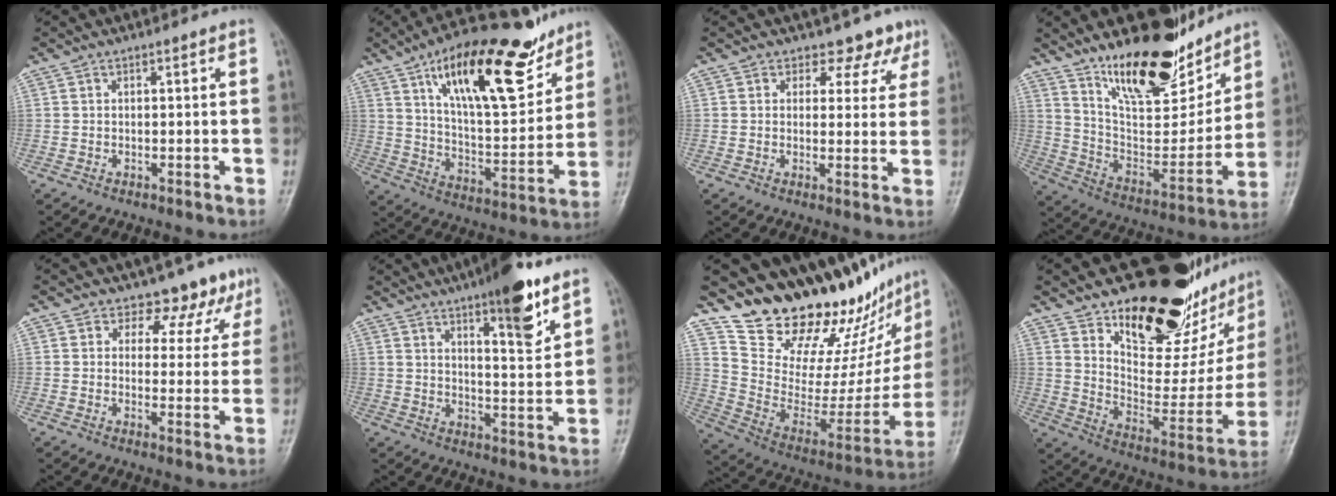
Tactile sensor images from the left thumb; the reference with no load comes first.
{"total": 23.0, "force": [13.6, 8.5, 16.4], "torque": [-0.223, -0.056, 0.229]}
{"total": 5.9, "force": [4.4, 3.8, 0.6], "torque": [0.032, -0.025, 0.037]}
{"total": 21.2, "force": [15.5, 7.9, 12.1], "torque": [-0.141, -0.099, 0.266]}
{"total": 8.4, "force": [6.5, 5.2, 1.4], "torque": [0.029, -0.032, 0.061]}
{"total": 12.3, "force": [7.6, 3.0, 9.1], "torque": [-0.112, -0.047, 0.111]}
{"total": 26.9, "force": [23.1, 8.1, 11.2], "torque": [-0.125, -0.164, 0.349]}
{"total": 28.7, "force": [19.3, 12.1, 17.5], "torque": [-0.209, -0.107, 0.290]}